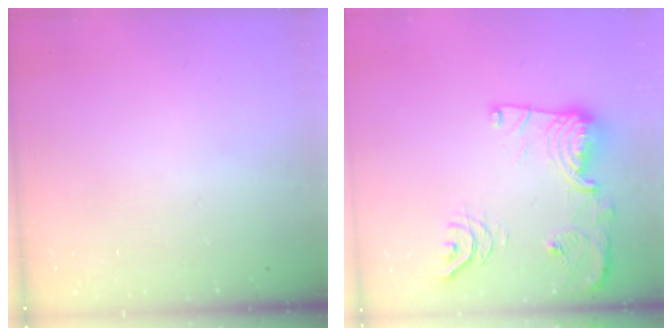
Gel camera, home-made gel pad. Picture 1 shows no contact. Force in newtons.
{"total": 18.6, "press": 18.6, "slide": 1.1}